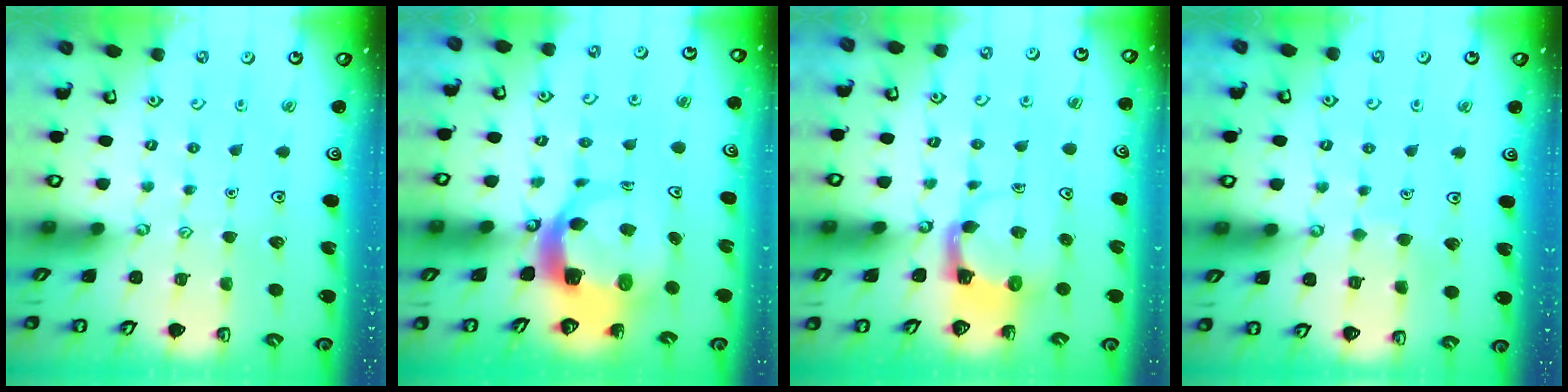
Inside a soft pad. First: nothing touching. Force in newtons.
{"total": 6.8, "press": 6.7, "slide": 0.9}
{"total": 3.9, "press": 3.8, "slide": 0.7}
{"total": 3.9, "press": 3.9, "slide": 0.3}